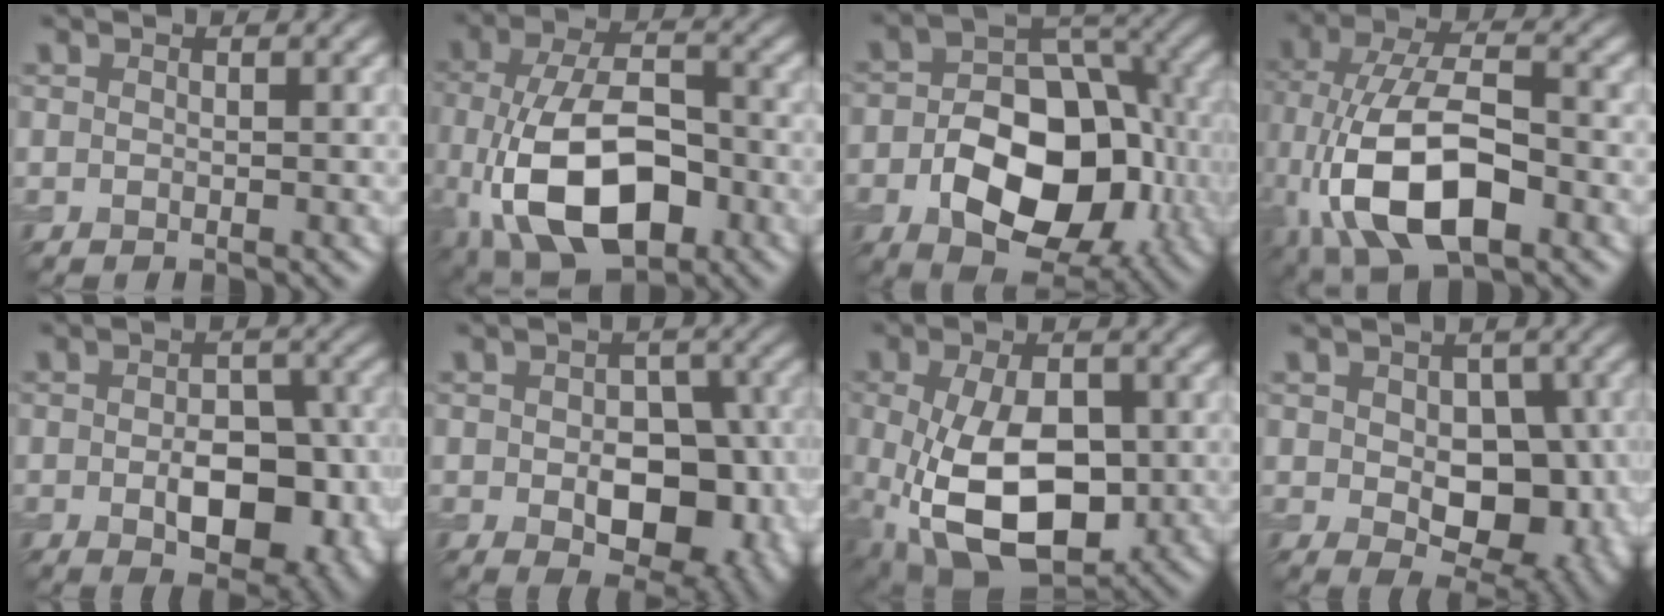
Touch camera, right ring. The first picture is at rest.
{"total": 11.5, "force": [-3.8, 6.4, 8.7], "torque": [-0.176, -0.016, -0.068]}
{"total": 12.1, "force": [-3.6, 7.9, 8.4], "torque": [-0.133, -0.013, -0.055]}
{"total": 11.5, "force": [-3.6, 5.7, 9.4], "torque": [-0.182, -0.002, -0.071]}
{"total": 8.1, "force": [-2.2, 4.6, 6.4], "torque": [-0.095, -0.017, -0.025]}
{"total": 9.5, "force": [-2.2, 5.9, 7.2], "torque": [-0.101, -0.023, -0.019]}
{"total": 10.9, "force": [-2.5, 6.2, 8.6], "torque": [-0.172, -0.026, -0.040]}
{"total": 9.8, "force": [-1.3, 6.3, 7.4], "torque": [-0.097, -0.021, -0.006]}